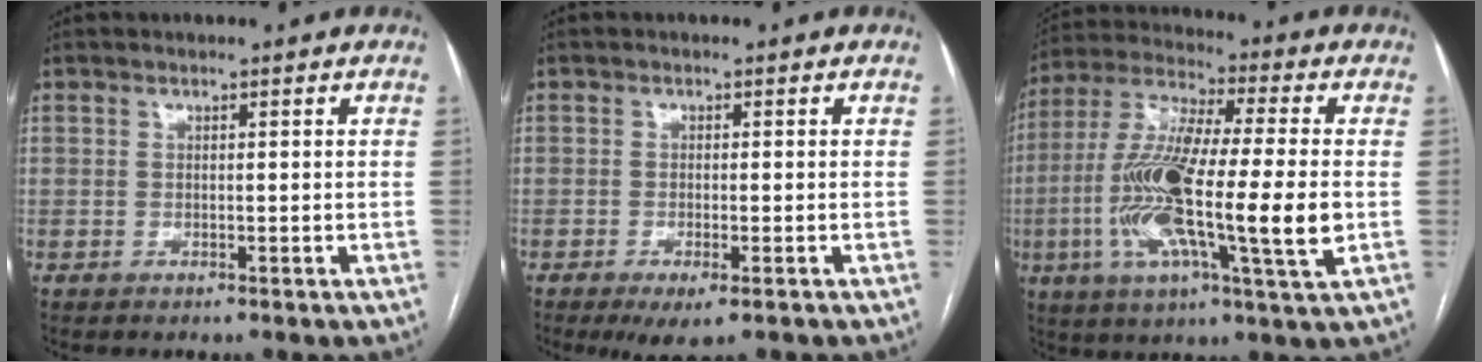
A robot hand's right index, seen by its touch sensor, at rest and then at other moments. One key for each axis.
{"total": 4.5, "fx": -2.9, "fy": 0.7, "fz": 3.3, "tx": -0.049, "ty": -0.010, "tz": -0.044}
{"total": 19.8, "fx": -3.1, "fy": 1.7, "fz": 19.4, "tx": -0.379, "ty": -0.010, "tz": -0.060}